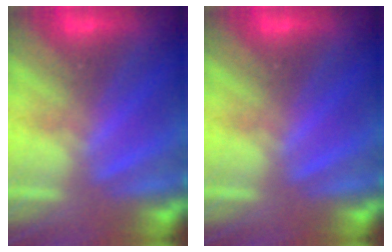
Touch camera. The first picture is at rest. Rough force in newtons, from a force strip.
{"total": 0.0}